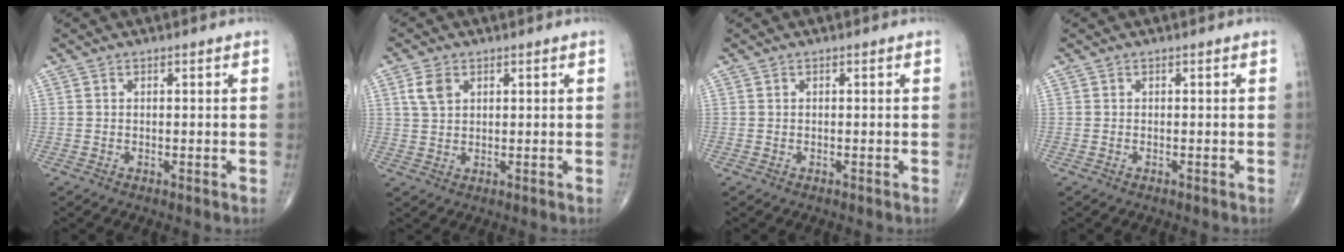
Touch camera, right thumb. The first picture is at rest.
{"total": 4.0, "force": [1.7, 2.6, 2.5], "torque": [-0.044, 0.001, 0.037]}
{"total": 0.0}
{"total": 0.0}